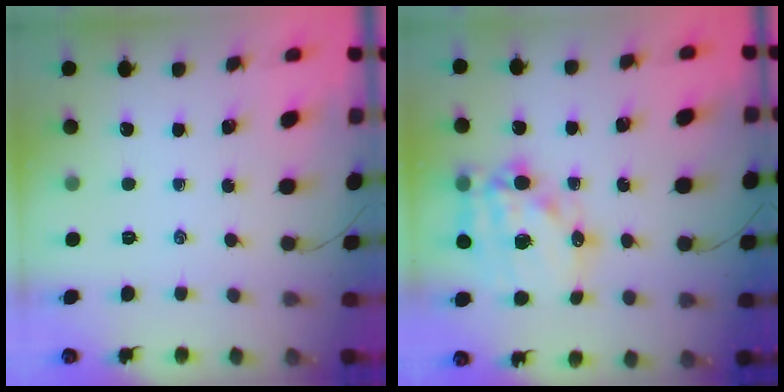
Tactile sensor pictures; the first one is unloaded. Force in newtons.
{"total": 18.8, "press": 18.4, "slide": 4.1}